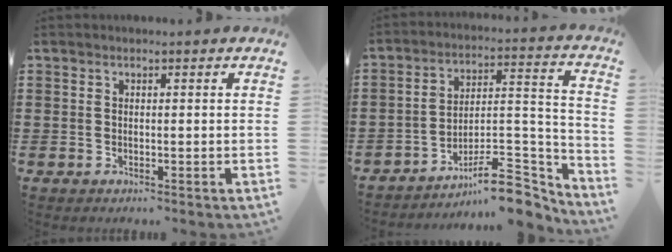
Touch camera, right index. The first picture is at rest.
{"total": 11.3, "force": [-8.5, 3.6, 6.4], "torque": [-0.075, 0.039, -0.157]}